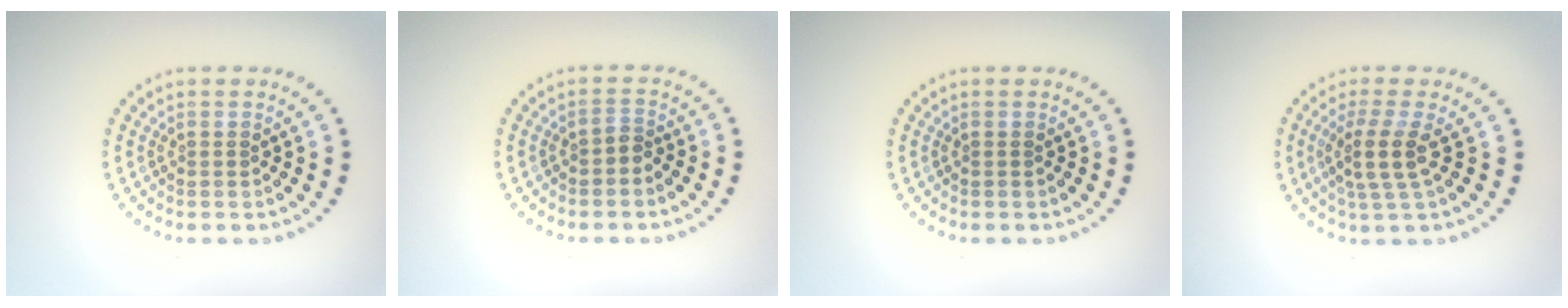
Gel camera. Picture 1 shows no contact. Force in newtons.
{"total": 1.1, "press": 0.8, "slide": 0.6}
{"total": 0.0}
{"total": 2.9, "press": 2.1, "slide": 2.0}